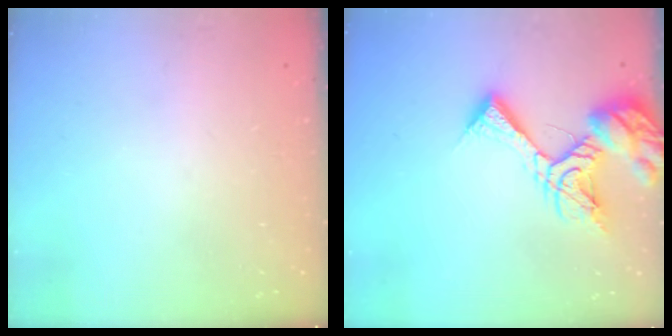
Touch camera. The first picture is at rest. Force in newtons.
{"total": 14.0, "press": 14.0, "slide": 1.5}